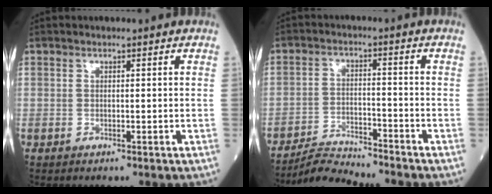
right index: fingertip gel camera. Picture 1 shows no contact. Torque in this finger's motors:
{"motor_torque": [0.09, -0.29, 0.08, 0.00]}